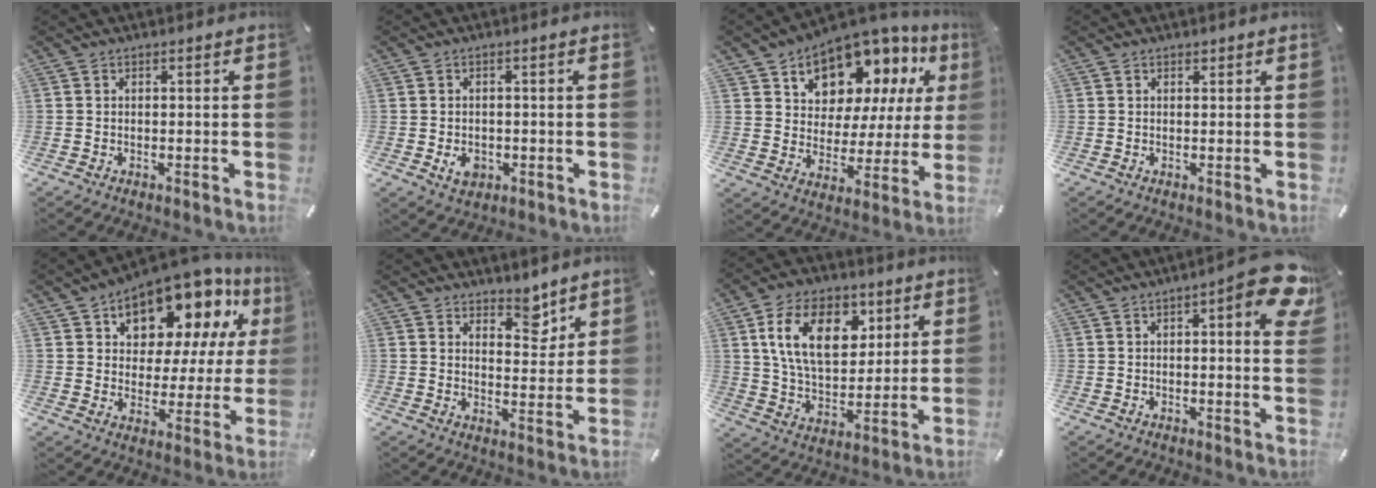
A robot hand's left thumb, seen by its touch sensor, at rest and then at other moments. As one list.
[{"total": 3.9, "force": [-1.0, 3.1, 2.1], "torque": [-0.025, -0.004, -0.020]}, {"total": 11.2, "force": [8.6, 6.8, 2.4], "torque": [-0.051, -0.087, 0.152]}, {"total": 0.6, "force": [0.4, 0.4, 0.0], "torque": [0.001, 0.003, 0.007]}, {"total": 13.7, "force": [10.9, 6.8, 4.9], "torque": [-0.085, -0.097, 0.188]}, {"total": 6.6, "force": [5.5, 3.3, 1.4], "torque": [0.007, -0.048, 0.094]}, {"total": 16.9, "force": [6.5, 11.1, 11.0], "torque": [-0.190, -0.001, 0.117]}, {"total": 10.8, "force": [4.7, 3.0, 9.3], "torque": [-0.118, -0.026, 0.076]}]